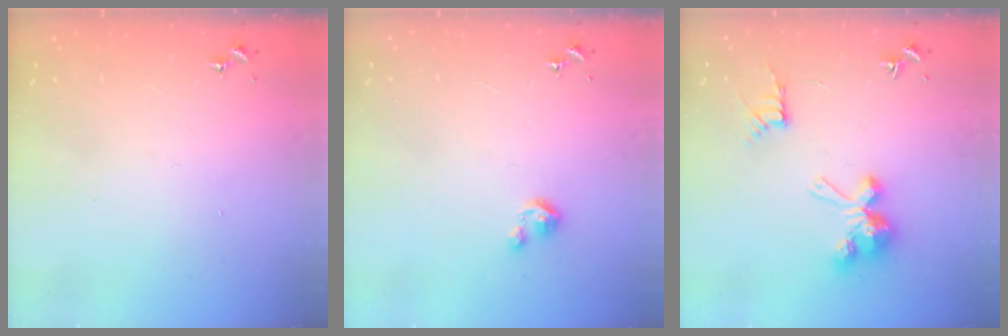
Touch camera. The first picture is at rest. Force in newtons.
{"total": 2.5, "press": 2.5, "slide": 0.3}
{"total": 10.4, "press": 10.4, "slide": 0.6}